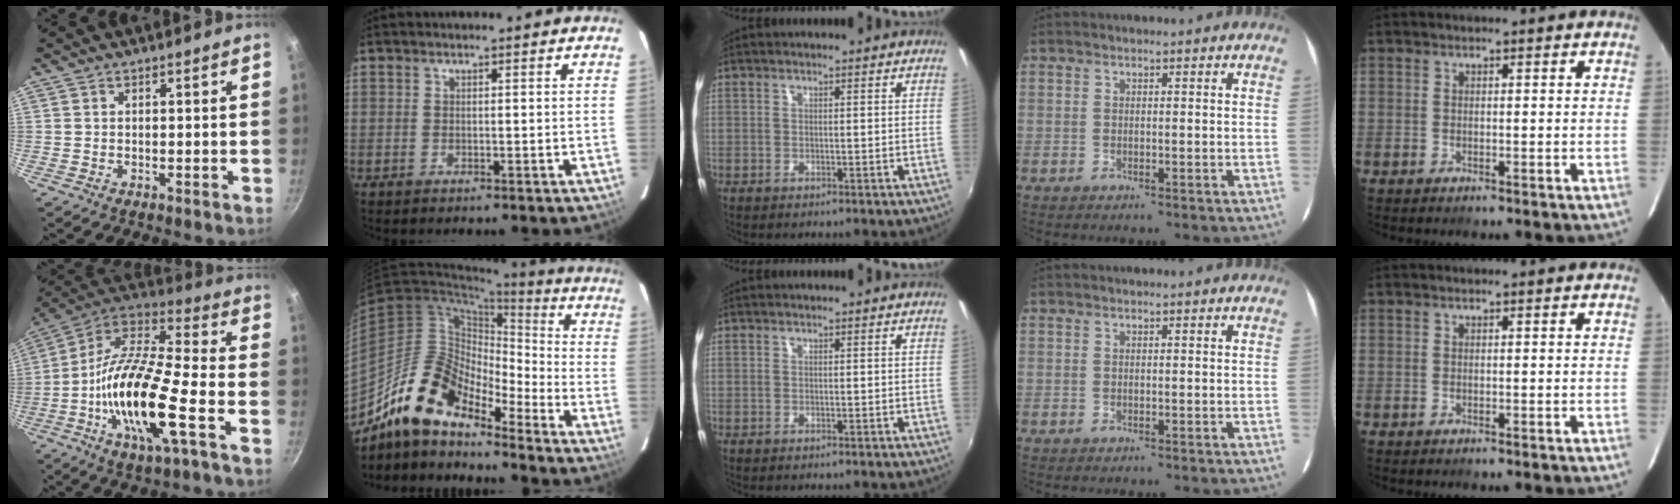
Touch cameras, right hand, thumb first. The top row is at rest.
{"thumb": {"total": 20.5, "force": [-6.5, 5.1, 18.8], "torque": [-0.347, 0.029, -0.142]}, "index": {"total": 15.8, "force": [-12.6, 5.5, 7.7], "torque": [-0.140, 0.003, -0.247]}}